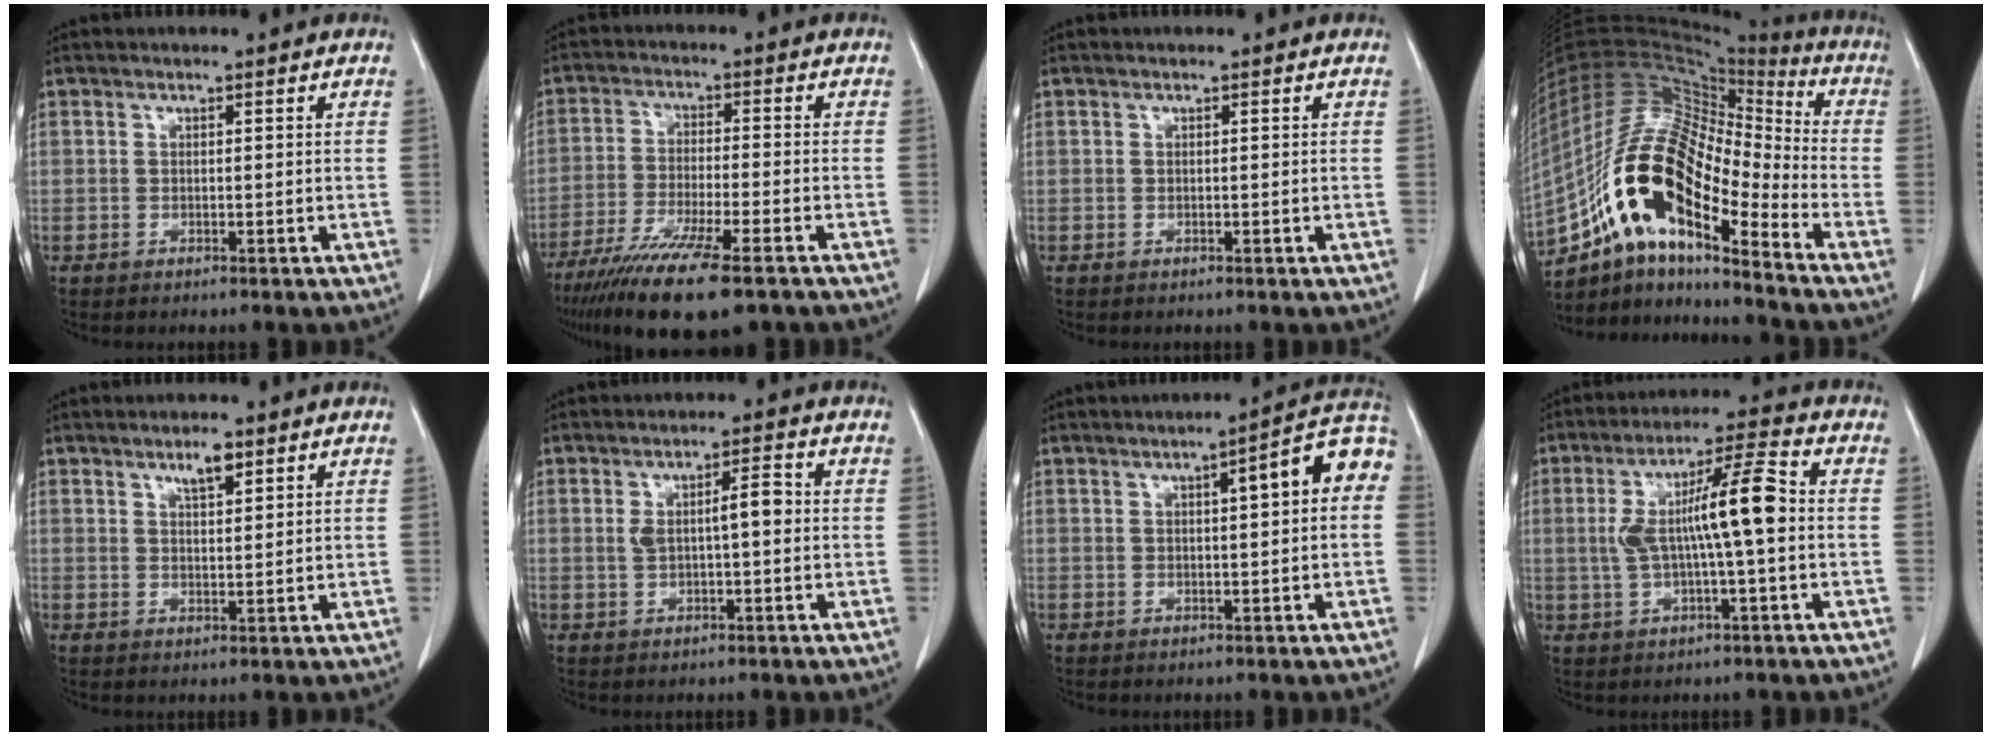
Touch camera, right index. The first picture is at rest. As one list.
[{"total": 14.8, "force": [-10.5, 1.5, 10.2], "torque": [-0.183, -0.042, -0.175]}, {"total": 0.0}, {"total": 20.1, "force": [-11.3, 6.1, 15.5], "torque": [-0.311, 0.022, -0.200]}, {"total": 3.2, "force": [2.1, 0.8, 2.3], "torque": [-0.043, 0.000, 0.037]}, {"total": 4.7, "force": [0.5, 1.1, 4.5], "torque": [-0.074, 0.017, 0.013]}, {"total": 8.8, "force": [1.9, 1.5, 8.4], "torque": [-0.110, 0.029, 0.017]}, {"total": 10.6, "force": [0.3, 1.1, 10.6], "torque": [-0.190, 0.024, 0.006]}]